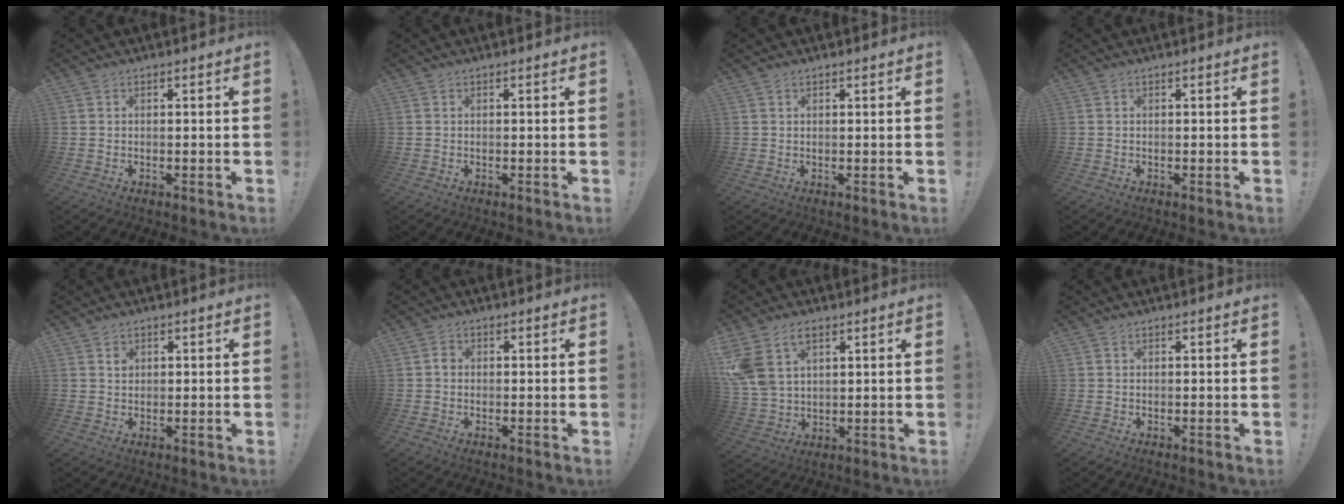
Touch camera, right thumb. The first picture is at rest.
{"total": 0.0}
{"total": 0.6, "force": [0.6, 0.1, 0.2], "torque": [0.004, -0.003, 0.010]}
{"total": 0.0}
{"total": 1.4, "force": [0.8, 1.1, 0.4], "torque": [0.002, -0.002, 0.012]}
{"total": 1.6, "force": [-0.4, 1.4, 0.8], "torque": [-0.006, 0.004, -0.009]}
{"total": 11.1, "force": [5.4, 7.3, 6.4], "torque": [-0.129, -0.016, 0.108]}
{"total": 0.0}